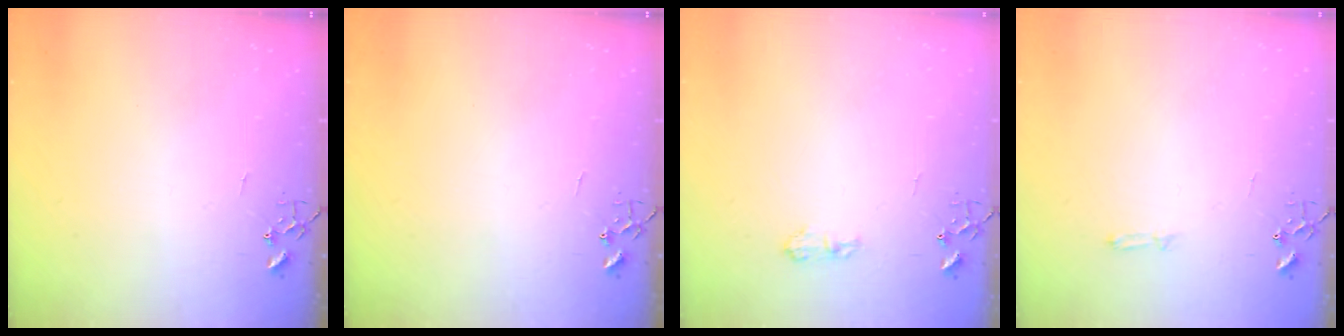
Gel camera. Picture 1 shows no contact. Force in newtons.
{"total": 0.0}
{"total": 5.8, "press": 5.8, "slide": 0.8}
{"total": 2.8, "press": 2.8, "slide": 0.4}